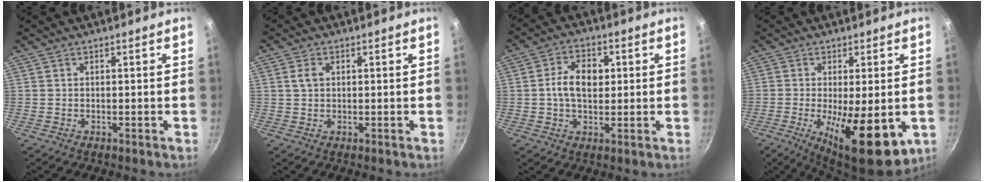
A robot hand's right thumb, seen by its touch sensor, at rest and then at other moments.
{"total": 2.4, "force": [0.6, 1.7, 1.6], "torque": [-0.032, 0.005, 0.013]}
{"total": 8.1, "force": [0.8, 5.3, 6.1], "torque": [-0.092, 0.012, 0.009]}
{"total": 15.5, "force": [-4.3, 5.3, 13.9], "torque": [-0.194, -0.022, -0.046]}